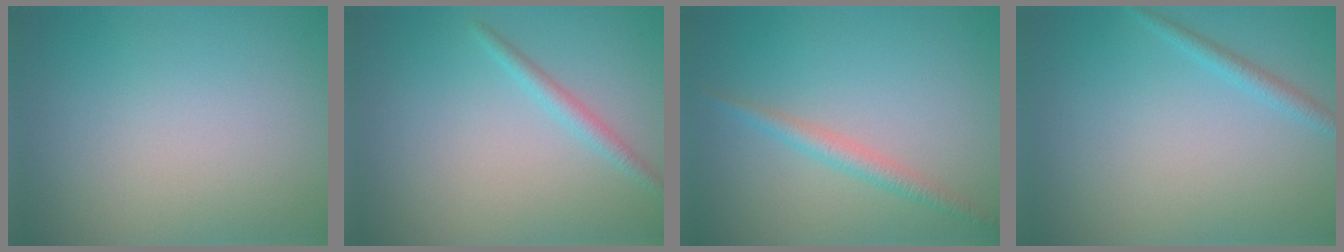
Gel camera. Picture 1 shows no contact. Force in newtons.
{"total": 1.6, "press": 1.6, "slide": 0.1}
{"total": 2.0, "press": 2.0, "slide": 0.1}
{"total": 1.3, "press": 1.3, "slide": 0.1}